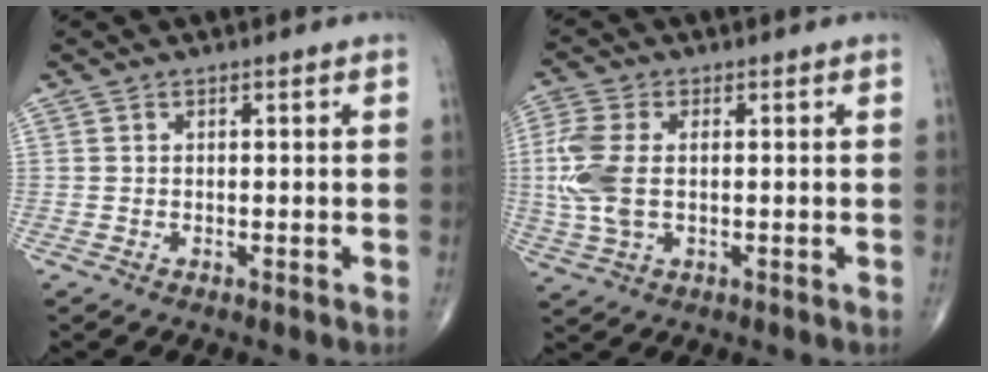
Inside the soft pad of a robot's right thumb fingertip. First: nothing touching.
{"total": 9.2, "force": [0.2, 5.3, 7.5], "torque": [-0.195, 0.005, 0.003]}